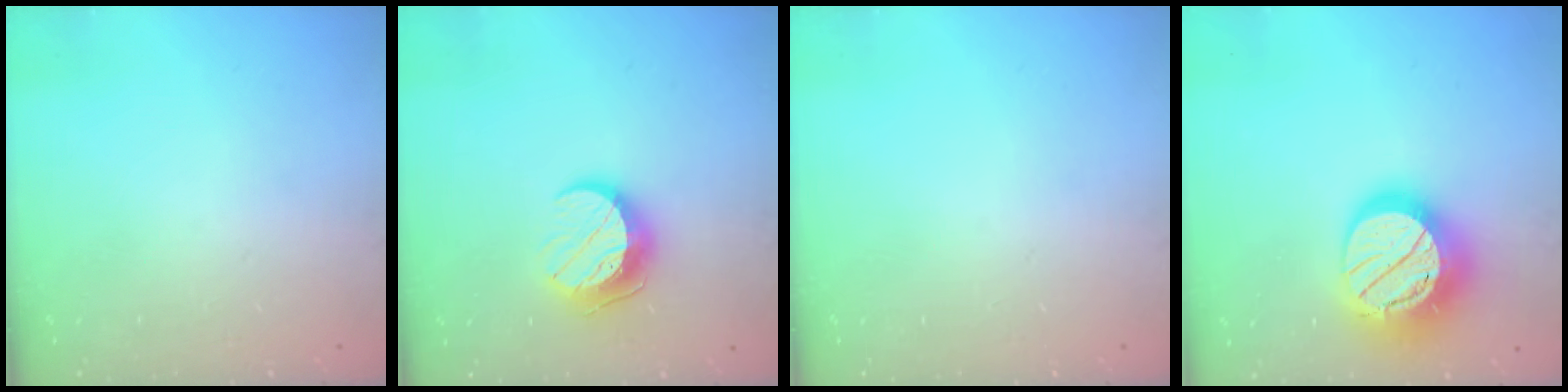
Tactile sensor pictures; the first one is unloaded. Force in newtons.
{"total": 10.7, "press": 10.7, "slide": 0.5}
{"total": 0.0}
{"total": 22.0, "press": 22.0, "slide": 1.7}